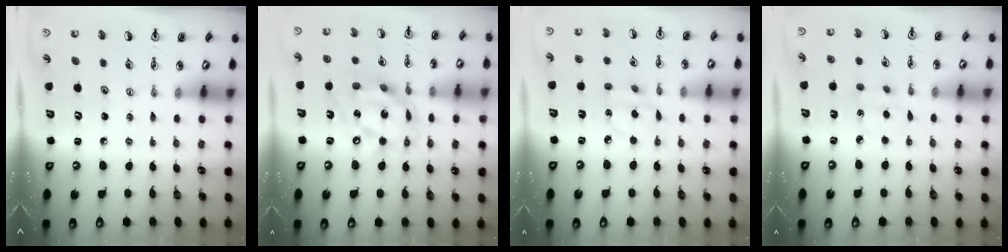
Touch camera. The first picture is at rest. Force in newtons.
{"total": 16.5, "press": 16.5, "slide": 1.2}
{"total": 3.9, "press": 3.8, "slide": 0.5}
{"total": 2.9, "press": 2.9, "slide": 0.5}